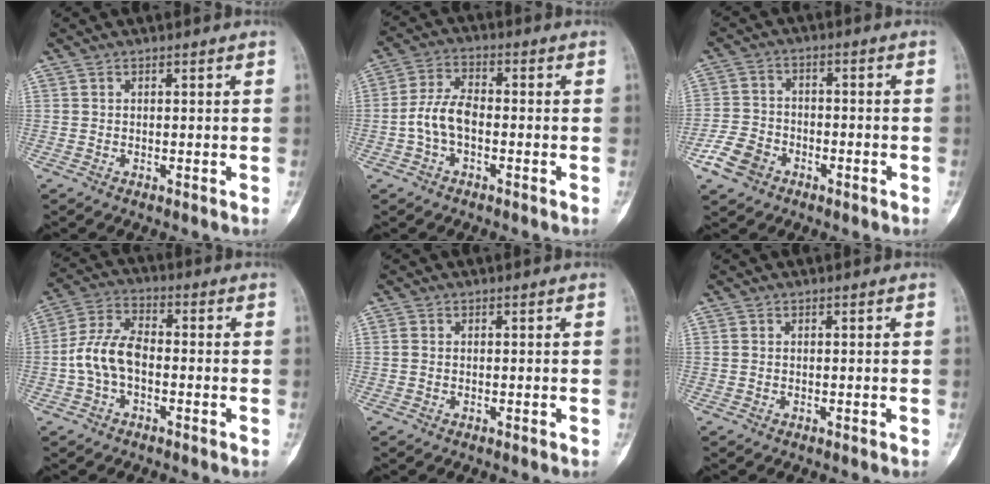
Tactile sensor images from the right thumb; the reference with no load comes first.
{"total": 6.8, "force": [-1.6, 3.8, 5.5], "torque": [-0.112, 0.024, -0.037]}
{"total": 7.1, "force": [-3.8, 5.1, 3.2], "torque": [-0.052, 0.026, -0.071]}
{"total": 8.9, "force": [-1.6, 5.2, 7.1], "torque": [-0.144, 0.031, -0.039]}
{"total": 1.1, "force": [0.0, 0.9, 0.7], "torque": [-0.016, 0.000, 0.001]}
{"total": 0.5, "force": [0.0, 0.4, 0.3], "torque": [-0.008, 0.001, 0.001]}